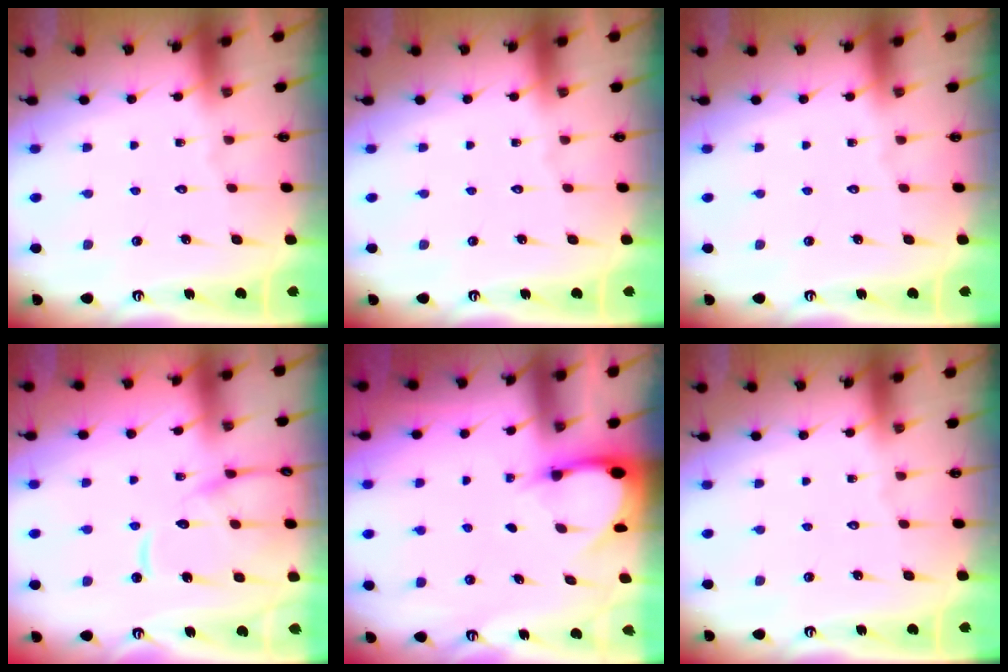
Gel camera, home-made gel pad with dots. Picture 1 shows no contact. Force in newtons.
{"total": 0.0}
{"total": 0.0}
{"total": 14.0, "press": 13.9, "slide": 1.4}
{"total": 3.6, "press": 3.6, "slide": 0.2}
{"total": 0.0}